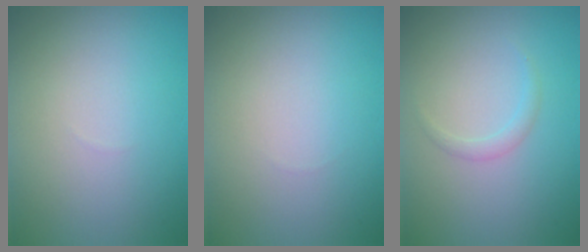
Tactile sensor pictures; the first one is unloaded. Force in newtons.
{"total": 0.0}
{"total": 1.0, "press": 1.0, "slide": 0.1}